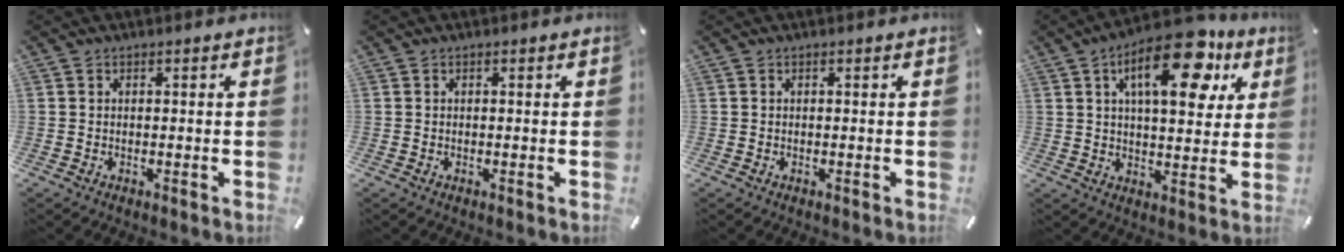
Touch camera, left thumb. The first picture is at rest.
{"total": 0.0}
{"total": 0.0}
{"total": 18.9, "force": [9.3, 8.4, 14.2], "torque": [-0.207, -0.032, 0.146]}